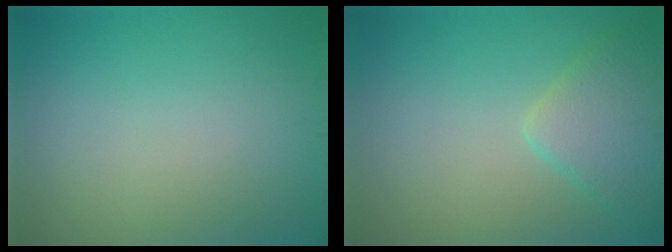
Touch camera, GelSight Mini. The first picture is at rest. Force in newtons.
{"total": 3.5, "press": 3.5, "slide": 0.2}